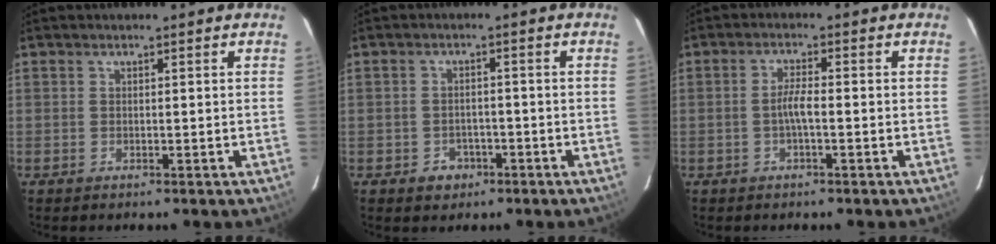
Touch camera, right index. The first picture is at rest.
{"total": 3.7, "force": [-2.0, 3.0, 0.8], "torque": [-0.027, 0.008, -0.022]}
{"total": 2.7, "force": [-0.9, 0.2, 2.5], "torque": [-0.051, 0.004, -0.017]}